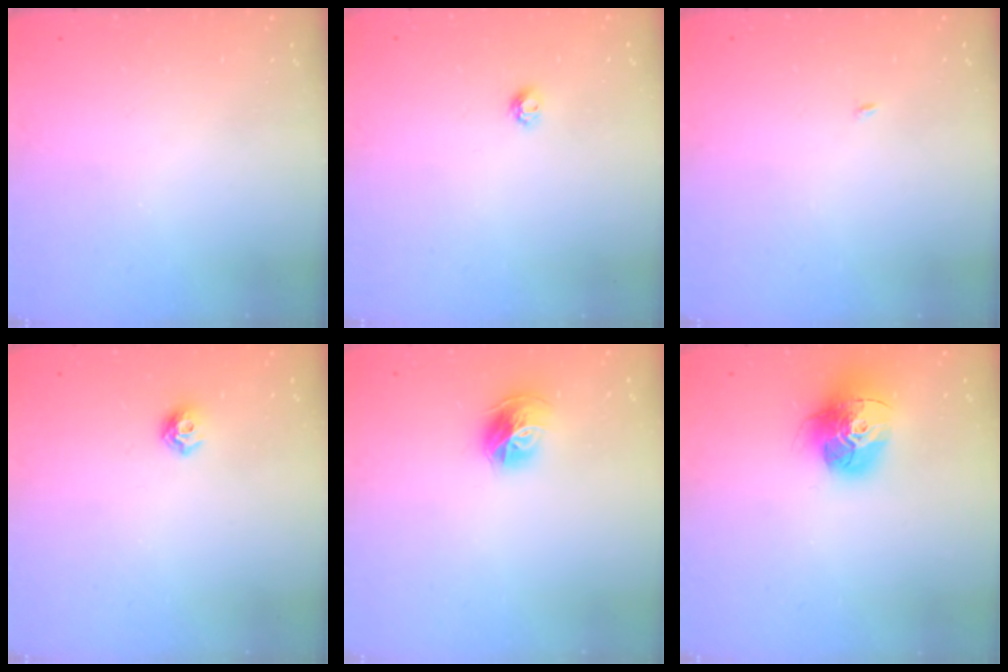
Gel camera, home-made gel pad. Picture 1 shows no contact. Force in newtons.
{"total": 4.2, "press": 4.1, "slide": 0.4}
{"total": 1.9, "press": 1.9, "slide": 0.2}
{"total": 7.3, "press": 7.2, "slide": 0.8}
{"total": 10.6, "press": 10.5, "slide": 1.2}
{"total": 16.0, "press": 16.0, "slide": 1.5}